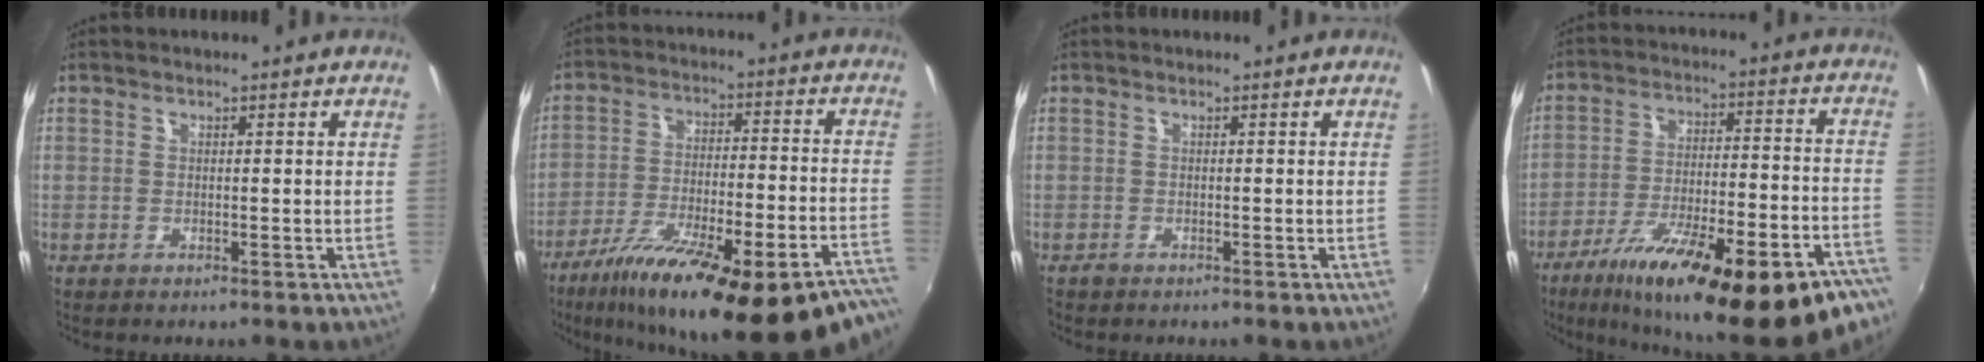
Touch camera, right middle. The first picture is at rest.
{"total": 30.4, "force": [-23.1, 6.9, 18.5], "torque": [-0.302, -0.053, -0.326]}
{"total": 0.6, "force": [-0.5, 0.3, 0.0], "torque": [-0.002, -0.002, -0.010]}
{"total": 30.2, "force": [-20.8, 7.4, 20.6], "torque": [-0.319, -0.045, -0.291]}